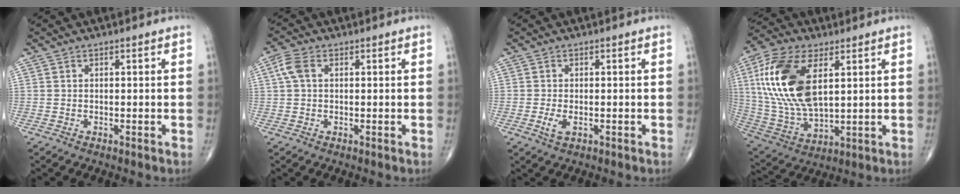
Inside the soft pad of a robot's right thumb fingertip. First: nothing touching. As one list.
[{"total": 3.7, "force": [0.9, 2.3, 2.8], "torque": [-0.071, 0.014, 0.015]}, {"total": 2.4, "force": [-0.6, 1.2, 2.0], "torque": [-0.042, -0.003, -0.012]}, {"total": 20.3, "force": [5.6, 10.4, 16.5], "torque": [-0.341, -0.016, 0.108]}]